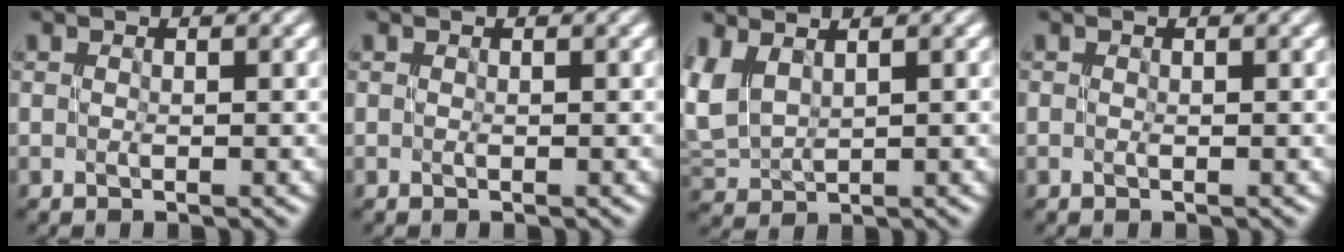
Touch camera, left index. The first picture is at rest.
{"total": 0.0}
{"total": 2.7, "force": [2.0, 1.4, 1.2], "torque": [-0.044, 0.006, 0.042]}
{"total": 0.0}